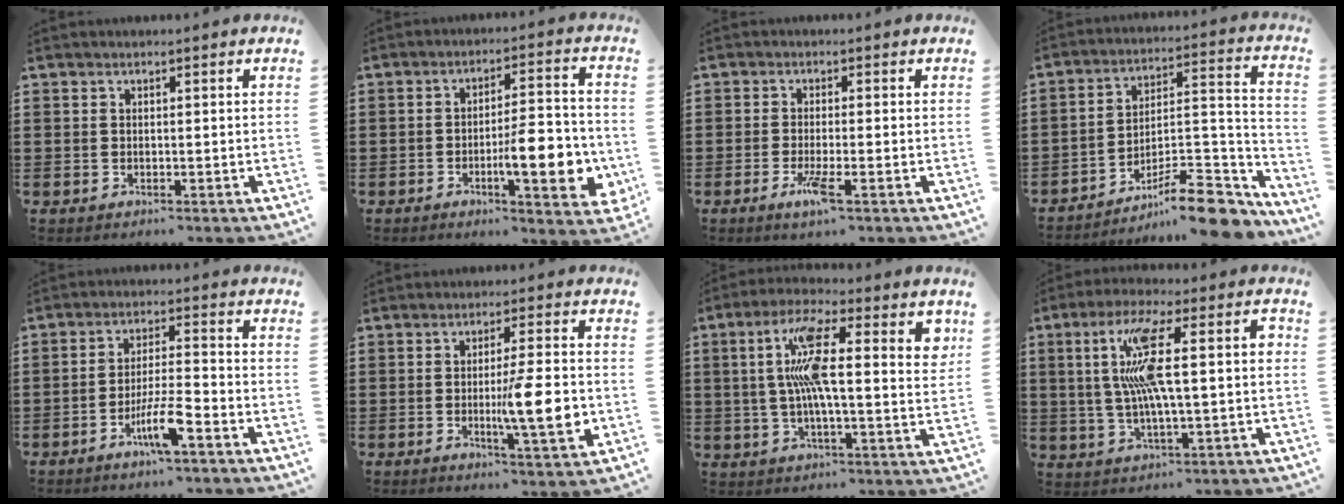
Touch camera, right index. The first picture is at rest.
{"total": 9.7, "force": [-2.8, 2.5, 8.9], "torque": [-0.117, -0.006, -0.046]}
{"total": 3.9, "force": [-1.8, 0.3, 3.5], "torque": [-0.076, -0.018, -0.035]}
{"total": 12.1, "force": [-9.4, 3.0, 7.0], "torque": [-0.092, 0.042, -0.170]}
{"total": 6.8, "force": [-3.7, 0.9, 5.6], "torque": [-0.110, -0.006, -0.069]}
{"total": 10.0, "force": [-1.4, 1.3, 9.8], "torque": [-0.152, -0.016, -0.026]}
{"total": 13.9, "force": [3.0, 3.6, 13.1], "torque": [-0.250, 0.009, 0.043]}
{"total": 12.6, "force": [1.6, 2.7, 12.2], "torque": [-0.244, 0.004, 0.017]}